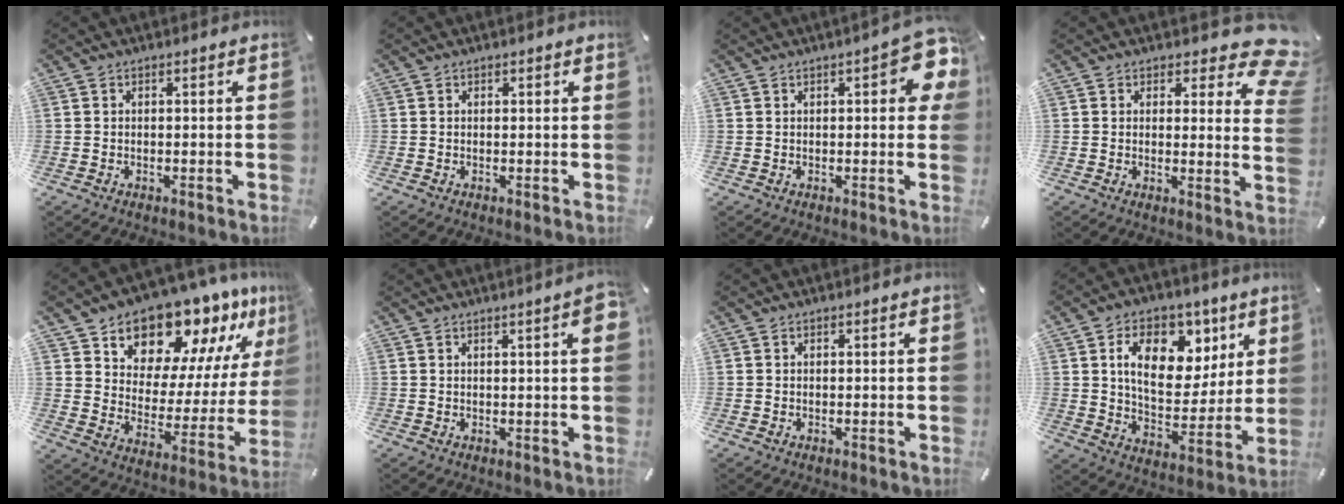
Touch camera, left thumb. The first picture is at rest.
{"total": 0.0}
{"total": 8.7, "force": [2.6, 3.2, 7.6], "torque": [-0.094, -0.006, 0.040]}
{"total": 8.4, "force": [5.4, 4.0, 5.1], "torque": [-0.047, -0.044, 0.091]}
{"total": 15.4, "force": [13.3, 7.1, 3.3], "torque": [-0.047, -0.133, 0.229]}
{"total": 3.8, "force": [1.4, 0.4, 3.5], "torque": [-0.059, -0.002, 0.021]}
{"total": 0.0}
{"total": 16.0, "force": [7.2, 10.6, 9.6], "torque": [-0.141, -0.026, 0.126]}